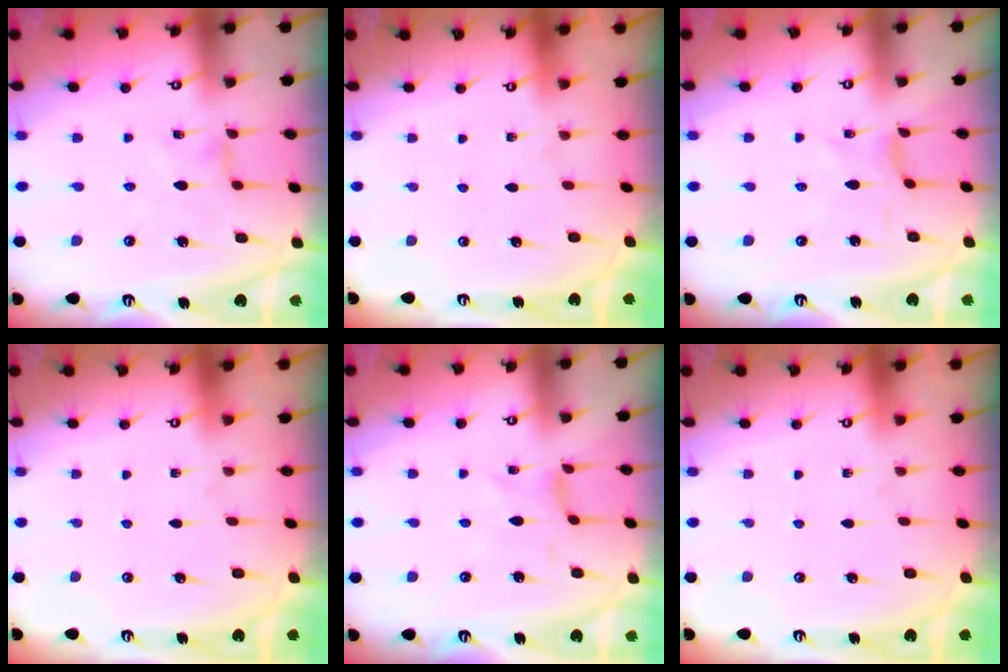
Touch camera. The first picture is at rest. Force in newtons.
{"total": 0.0}
{"total": 0.0}
{"total": 0.0}
{"total": 0.0}
{"total": 0.0}